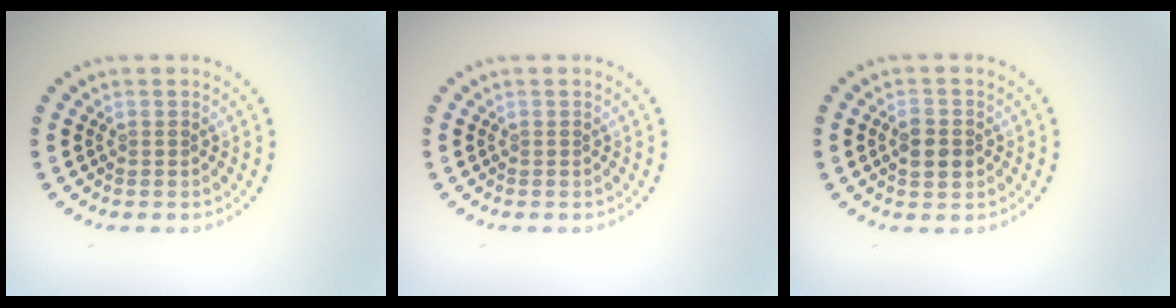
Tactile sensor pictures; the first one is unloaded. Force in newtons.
{"total": 0.0}
{"total": 2.9, "press": 2.9, "slide": 0.1}